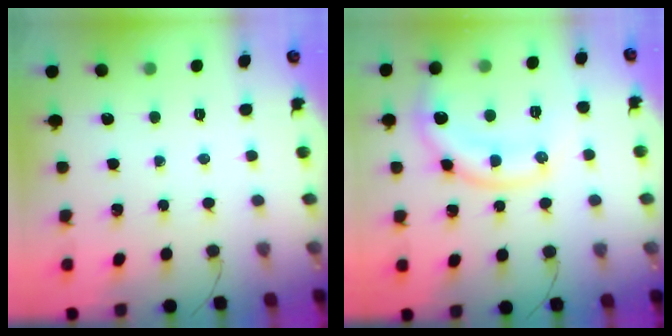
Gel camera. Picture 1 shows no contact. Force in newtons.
{"total": 12.4, "press": 12.4, "slide": 0.4}